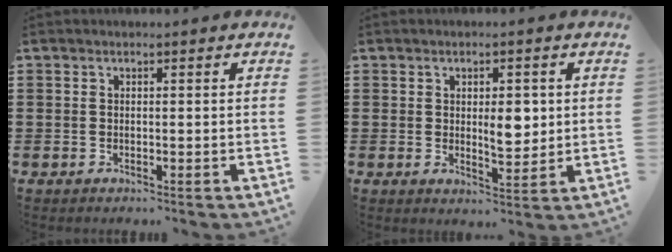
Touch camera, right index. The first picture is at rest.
{"total": 5.2, "force": [0.9, 2.5, 4.5], "torque": [-0.060, -0.005, 0.007]}